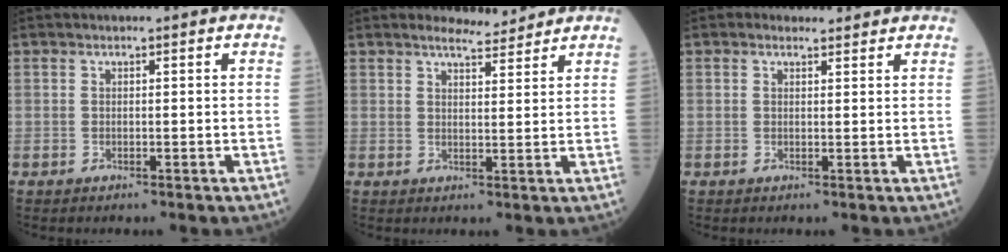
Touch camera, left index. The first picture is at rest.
{"total": 3.9, "force": [3.8, 0.5, 0.6], "torque": [-0.017, 0.000, 0.054]}
{"total": 1.7, "force": [1.5, 0.8, 0.2], "torque": [-0.009, 0.009, 0.020]}